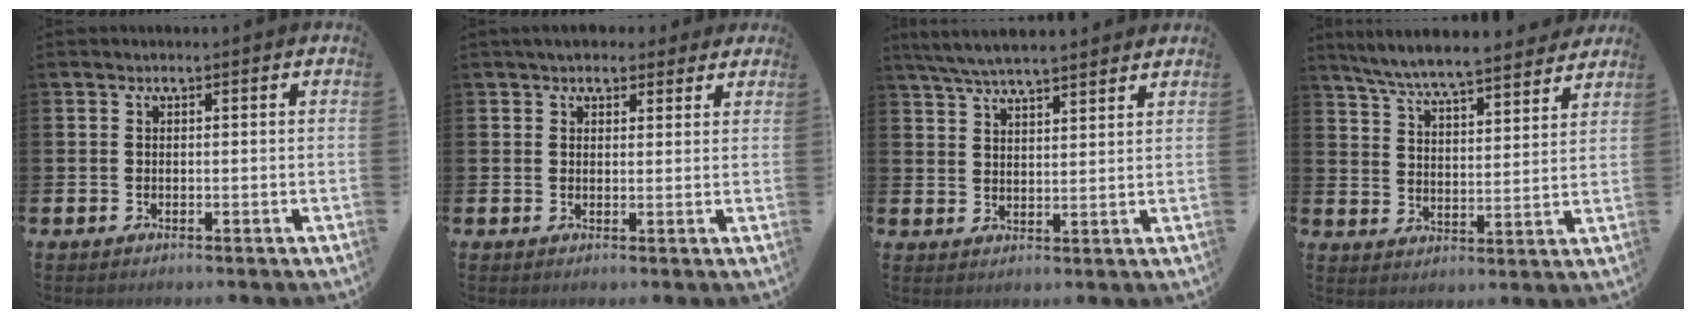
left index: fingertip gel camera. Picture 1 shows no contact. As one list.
[{"total": 4.1, "force": [3.7, 1.7, 0.6], "torque": [-0.015, -0.009, 0.068]}, {"total": 5.9, "force": [5.6, 0.7, 1.7], "torque": [-0.056, -0.018, 0.105]}, {"total": 7.1, "force": [6.8, 0.3, 2.0], "torque": [-0.069, -0.043, 0.121]}]